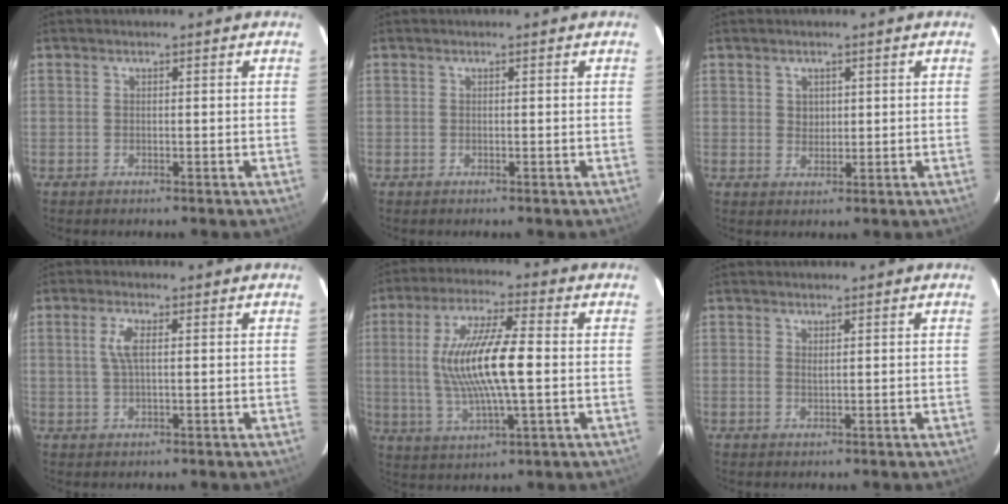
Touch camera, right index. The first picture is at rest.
{"total": 0.0}
{"total": 2.2, "force": [0.9, 1.9, 0.7], "torque": [-0.005, 0.004, 0.017]}
{"total": 3.4, "force": [0.5, 0.9, 3.3], "torque": [-0.069, 0.004, 0.010]}
{"total": 14.8, "force": [0.2, 3.2, 14.4], "torque": [-0.279, 0.002, 0.006]}
{"total": 0.5, "force": [0.3, 0.2, 0.4], "torque": [-0.009, 0.001, 0.006]}